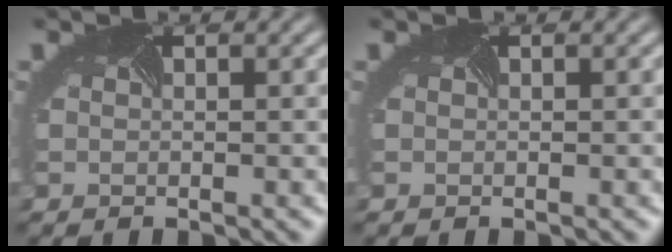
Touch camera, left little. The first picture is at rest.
{"total": 0.0}